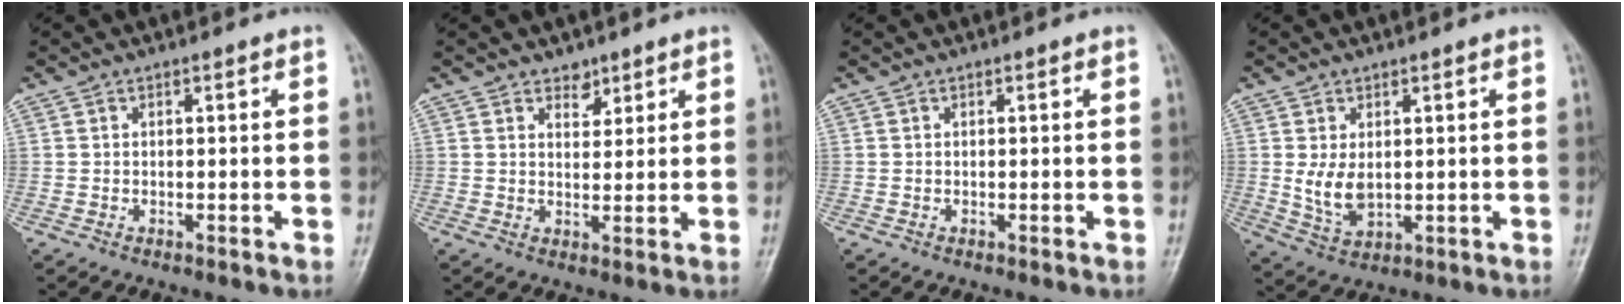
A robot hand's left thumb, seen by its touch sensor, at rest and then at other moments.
{"total": 3.1, "force": [2.3, 1.9, 0.8], "torque": [0.008, -0.015, 0.035]}
{"total": 0.0}
{"total": 5.6, "force": [0.7, 3.5, 4.3], "torque": [-0.073, -0.013, 0.024]}